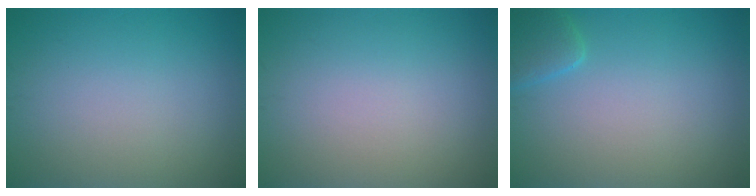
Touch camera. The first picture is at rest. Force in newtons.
{"total": 0.0}
{"total": 2.1, "press": 2.1, "slide": 0.2}